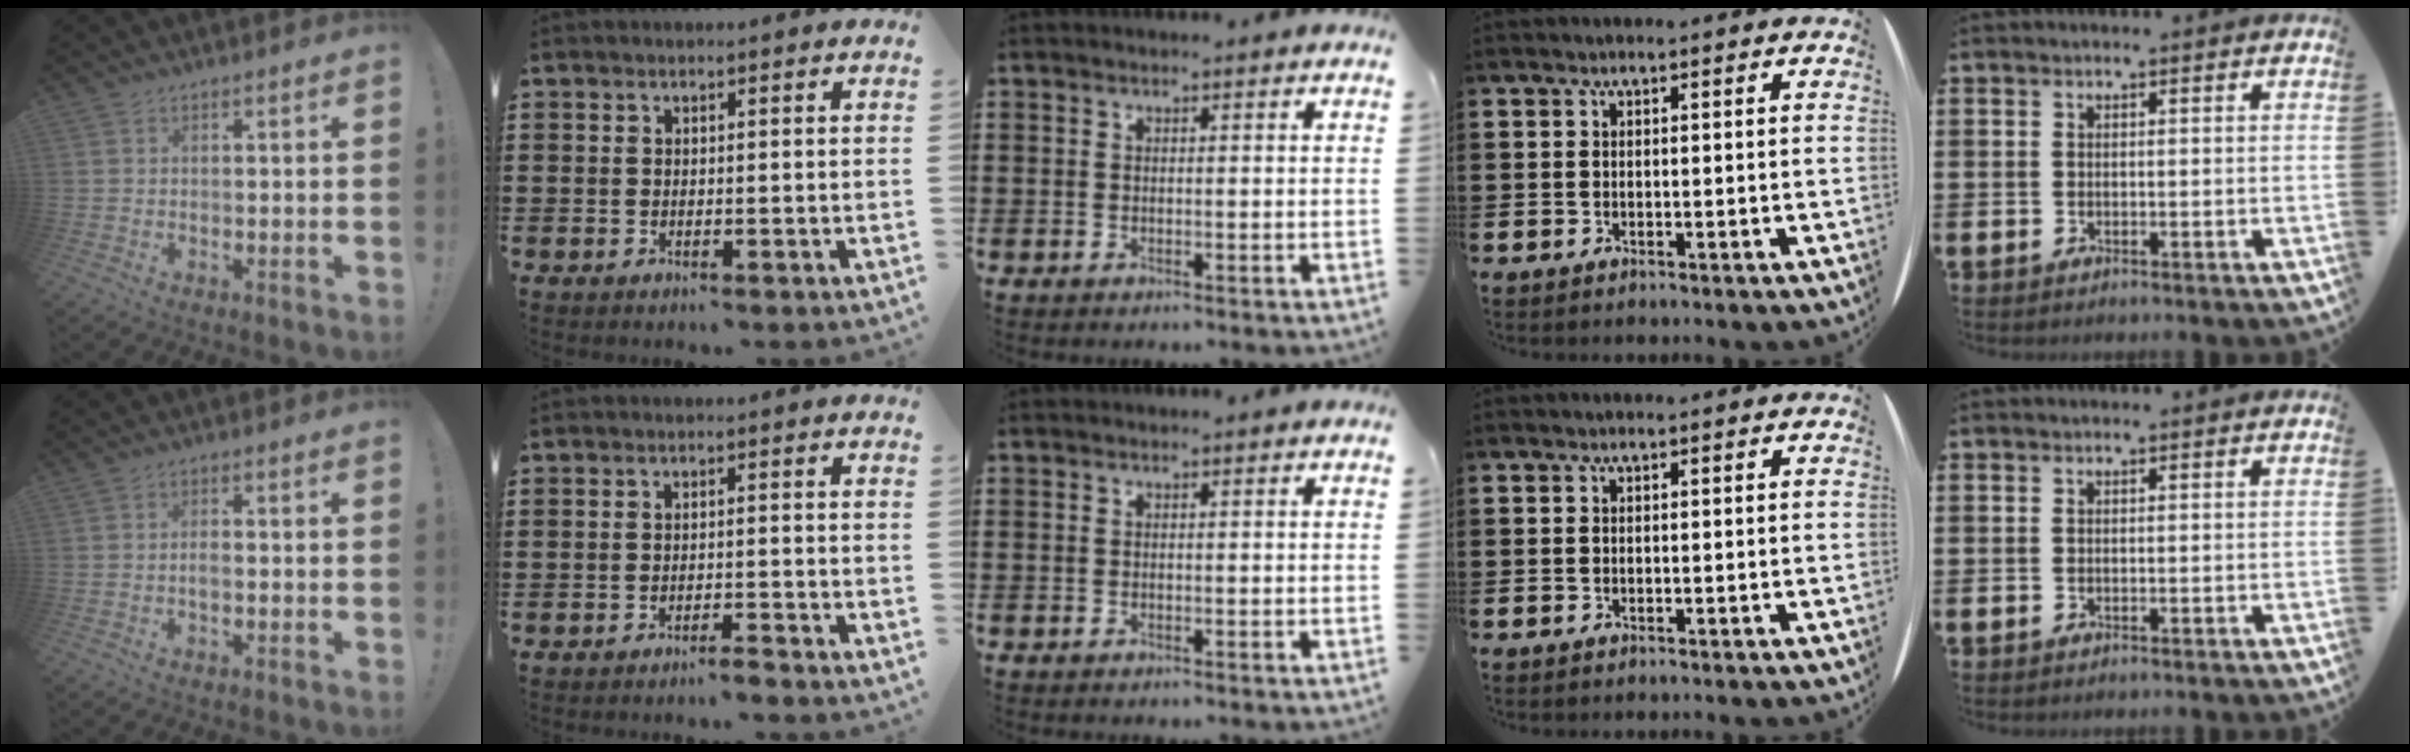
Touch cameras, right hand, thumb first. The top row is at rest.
{"thumb": {"total": 2.1, "force": [-0.8, 0.9, 1.7], "torque": [-0.032, 0.004, -0.015]}, "index": {"total": 1.6, "force": [-1.5, -0.2, 0.6], "torque": [-0.010, 0.002, -0.028]}}